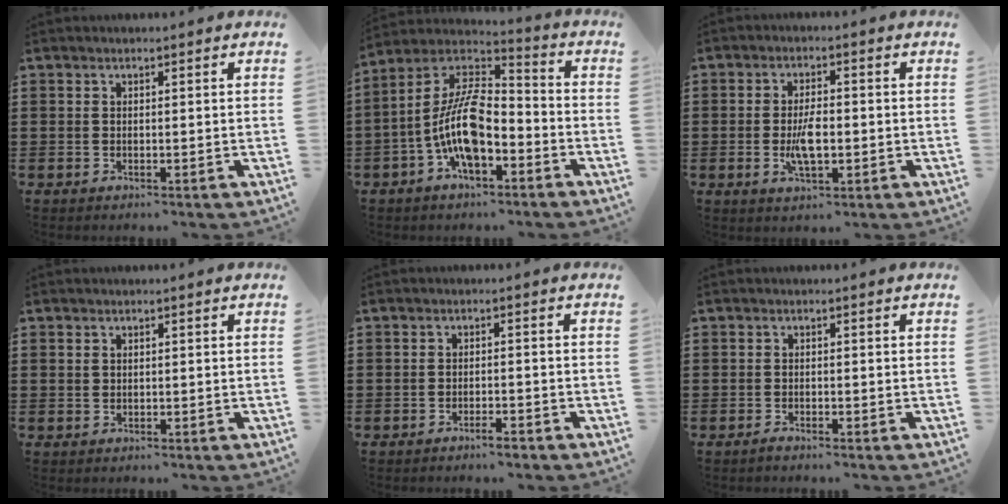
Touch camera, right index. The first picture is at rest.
{"total": 11.6, "force": [-4.1, 4.9, 9.7], "torque": [-0.235, -0.011, -0.087]}
{"total": 5.2, "force": [-0.9, 2.0, 4.7], "torque": [-0.095, -0.001, -0.019]}
{"total": 0.7, "force": [0.2, 0.6, 0.2], "torque": [-0.006, 0.003, 0.005]}
{"total": 1.9, "force": [-1.6, 0.1, 0.9], "torque": [-0.020, -0.003, -0.031]}
{"total": 0.9, "force": [-0.8, -0.1, 0.4], "torque": [-0.008, -0.006, -0.014]}